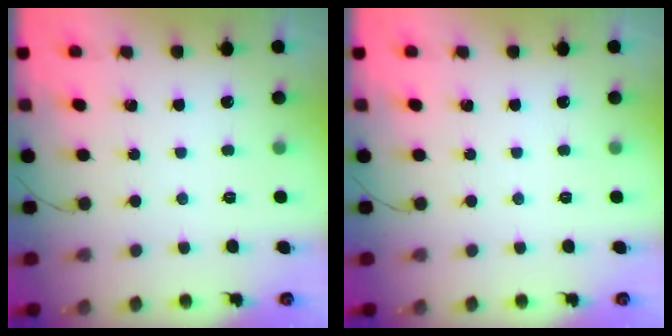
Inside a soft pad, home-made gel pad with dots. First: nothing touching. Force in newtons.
{"total": 0.0}